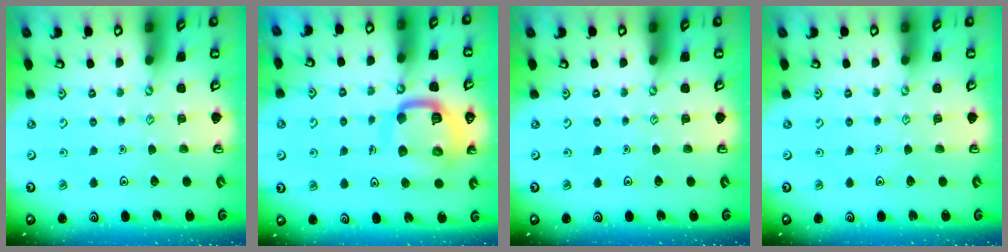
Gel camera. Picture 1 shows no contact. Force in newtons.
{"total": 14.9, "press": 14.8, "slide": 1.6}
{"total": 0.0}
{"total": 0.0}